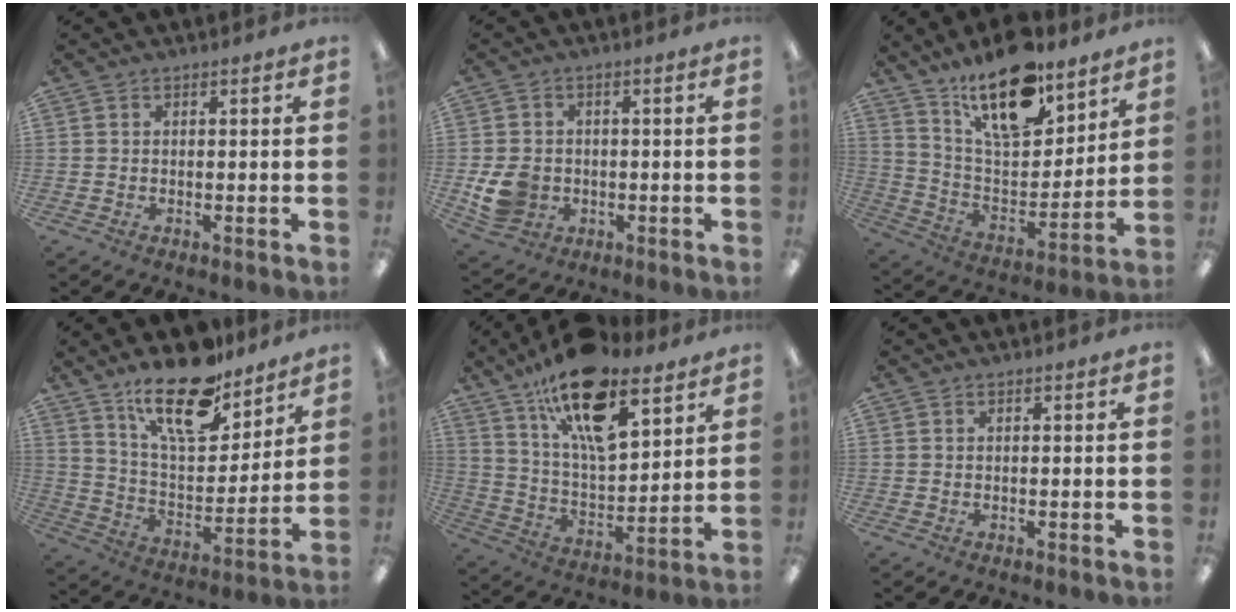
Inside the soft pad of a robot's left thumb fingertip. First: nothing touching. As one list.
[{"total": 7.6, "force": [-1.2, 6.5, 3.7], "torque": [-0.076, 0.010, -0.020]}, {"total": 20.2, "force": [14.4, 8.3, 11.5], "torque": [-0.190, -0.090, 0.250]}, {"total": 19.7, "force": [14.5, 7.7, 10.9], "torque": [-0.185, -0.083, 0.248]}, {"total": 21.2, "force": [13.7, 8.7, 13.7], "torque": [-0.230, -0.073, 0.236]}, {"total": 0.0}]